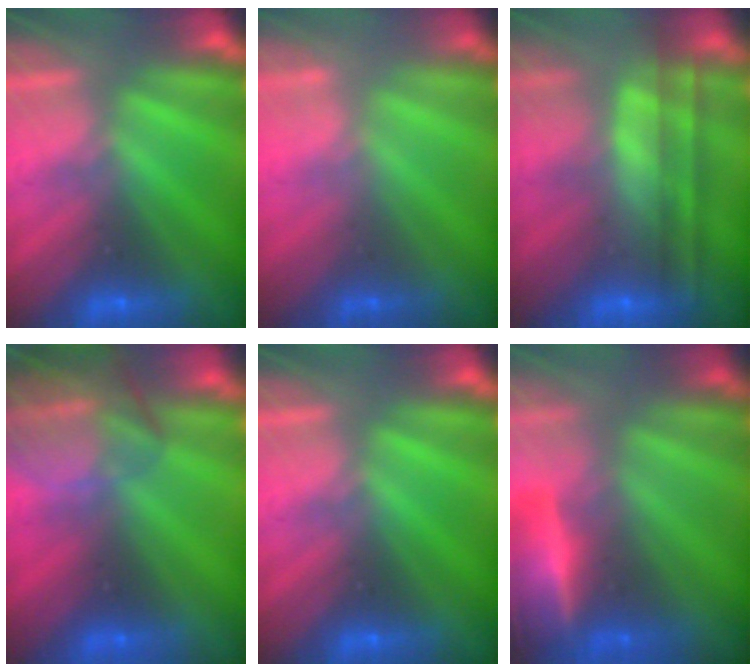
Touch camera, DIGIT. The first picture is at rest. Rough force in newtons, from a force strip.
{"total": 2.4}
{"total": 7.3}
{"total": 8.6}
{"total": 0.0}
{"total": 8.1}